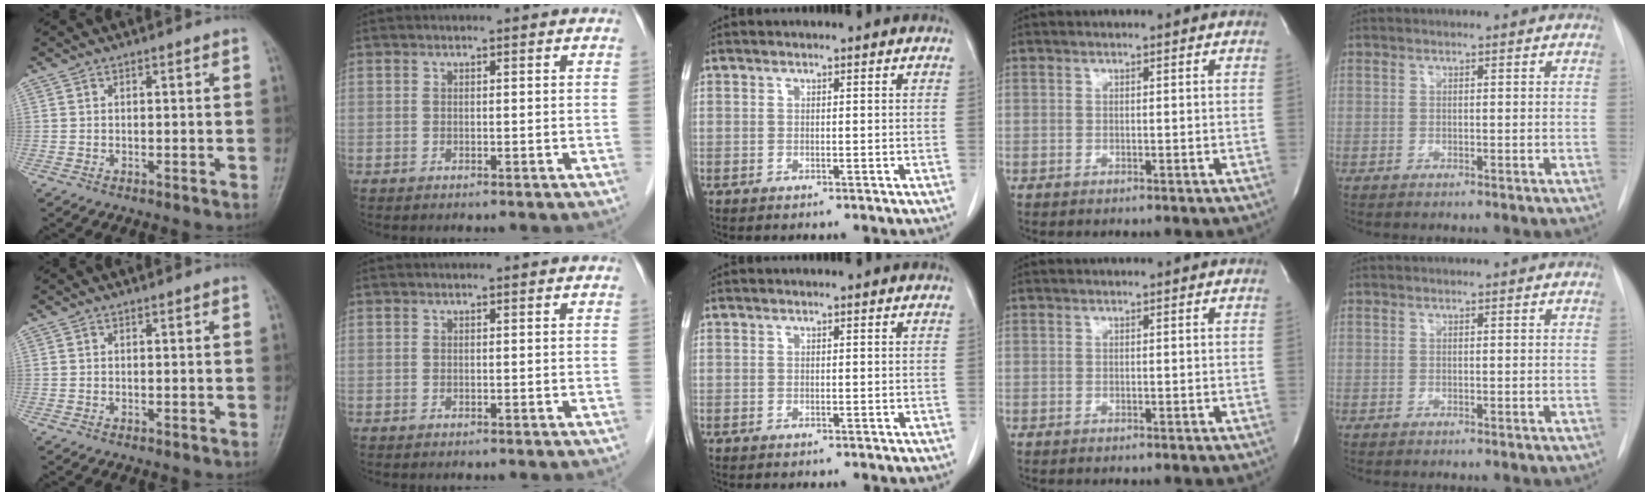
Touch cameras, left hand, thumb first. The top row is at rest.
{}